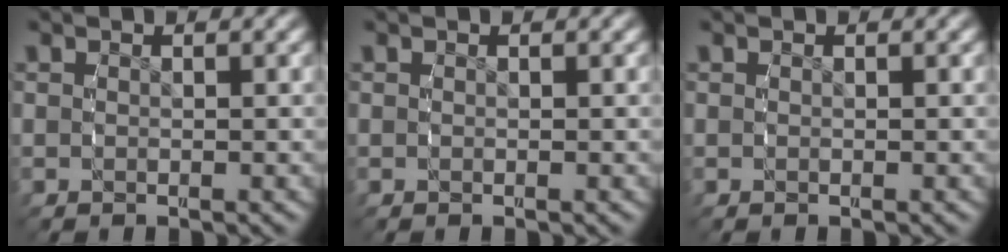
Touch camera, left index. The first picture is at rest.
{"total": 0.0}
{"total": 0.0}